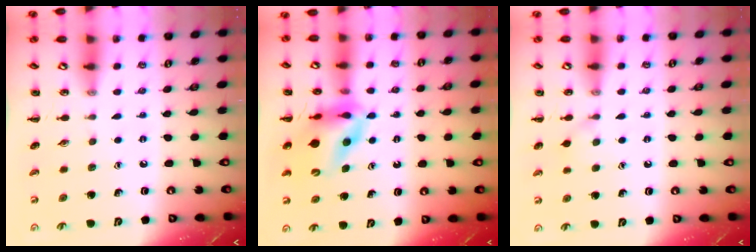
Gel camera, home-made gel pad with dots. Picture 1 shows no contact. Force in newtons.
{"total": 11.8, "press": 11.1, "slide": 3.9}
{"total": 4.6, "press": 4.4, "slide": 1.3}